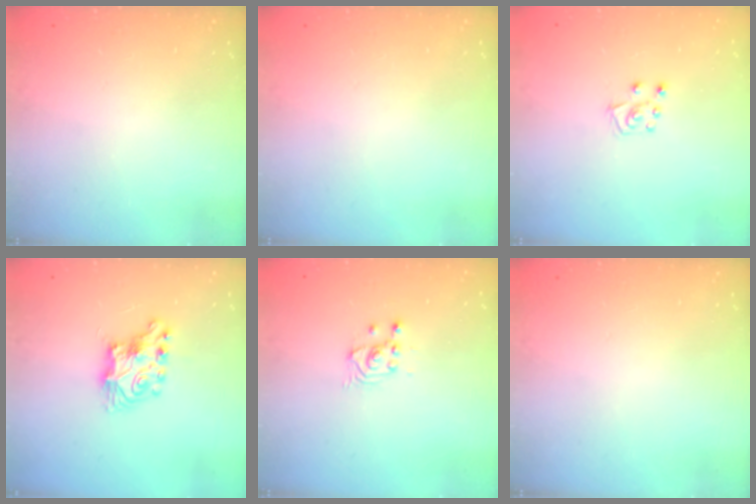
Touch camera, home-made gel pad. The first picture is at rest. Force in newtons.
{"total": 0.0}
{"total": 5.0, "press": 4.9, "slide": 0.4}
{"total": 8.2, "press": 8.1, "slide": 0.8}
{"total": 2.6, "press": 2.5, "slide": 0.3}
{"total": 0.0}